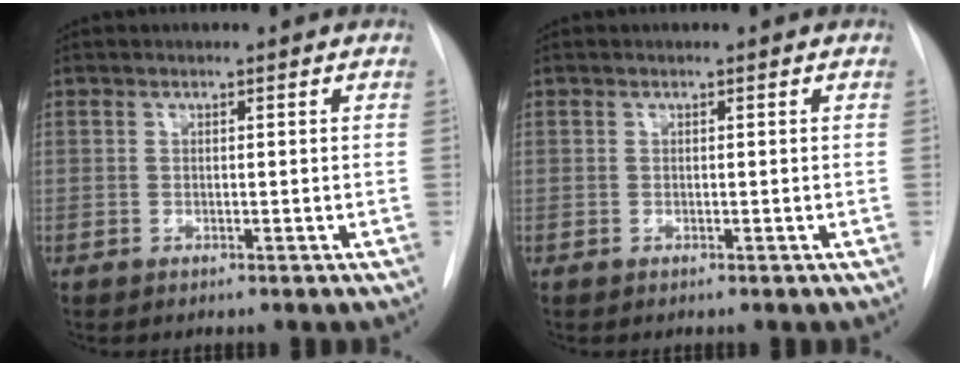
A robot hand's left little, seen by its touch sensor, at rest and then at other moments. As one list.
[{"total": 0.0}]